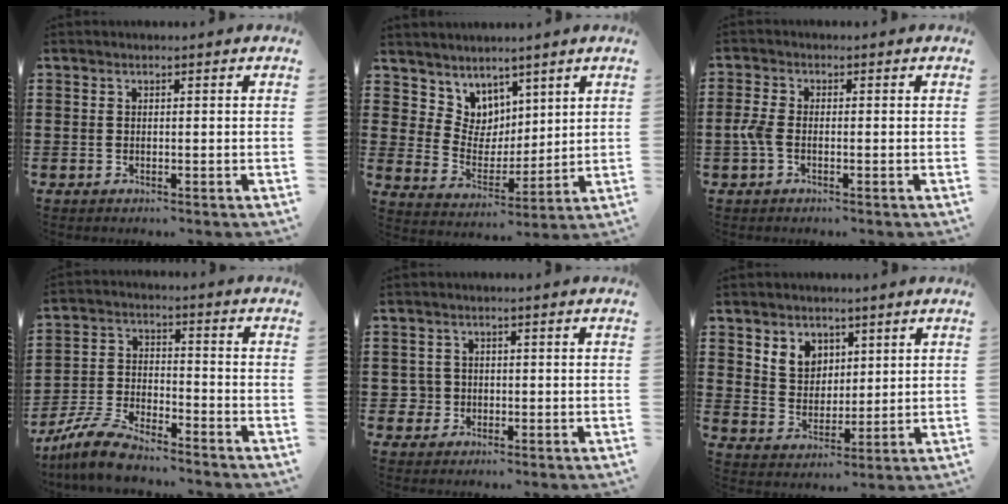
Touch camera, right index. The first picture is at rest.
{"total": 5.8, "force": [4.1, 4.1, -0.5], "torque": [-0.031, -0.029, 0.080]}
{"total": 2.7, "force": [-1.0, 1.3, 2.2], "torque": [-0.063, -0.004, -0.024]}
{"total": 7.5, "force": [-6.8, 1.3, 2.9], "torque": [-0.067, 0.007, -0.134]}
{"total": 2.4, "force": [-0.7, 2.3, 0.4], "torque": [-0.025, 0.002, -0.021]}
{"total": 5.2, "force": [2.9, 4.2, 0.8], "torque": [-0.039, 0.012, 0.055]}